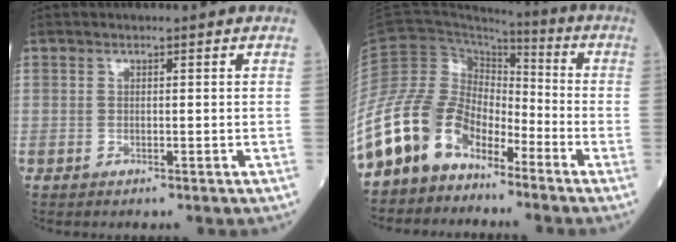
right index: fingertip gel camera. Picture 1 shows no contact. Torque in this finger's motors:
{"motor_torque": [0.94, -0.56, 0.84, 0.14]}